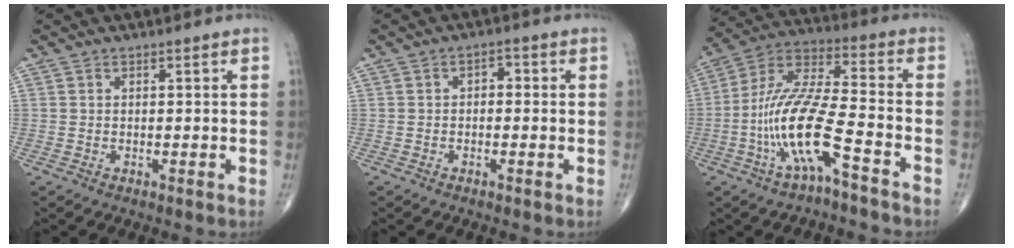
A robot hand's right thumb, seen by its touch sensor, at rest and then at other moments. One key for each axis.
{"total": 2.1, "fx": 0.0, "fy": 1.4, "fz": 1.6, "tx": -0.007, "ty": 0.009, "tz": -0.010}
{"total": 14.8, "fx": -6.0, "fy": 3.4, "fz": 13.1, "tx": -0.275, "ty": 0.051, "tz": -0.114}